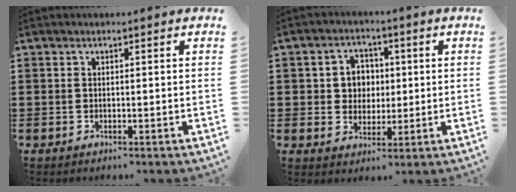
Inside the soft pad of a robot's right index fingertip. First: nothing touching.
{"total": 4.9, "force": [0.4, 4.5, 1.7], "torque": [-0.045, 0.012, 0.002]}